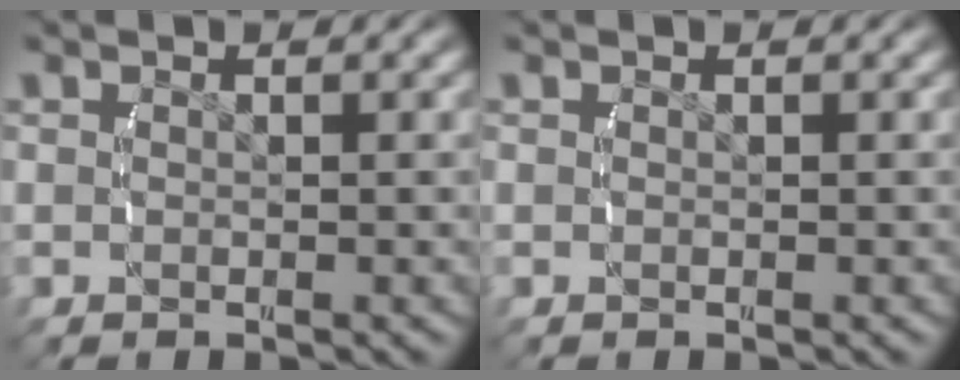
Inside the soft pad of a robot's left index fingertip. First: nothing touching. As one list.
[{"total": 0.0}]